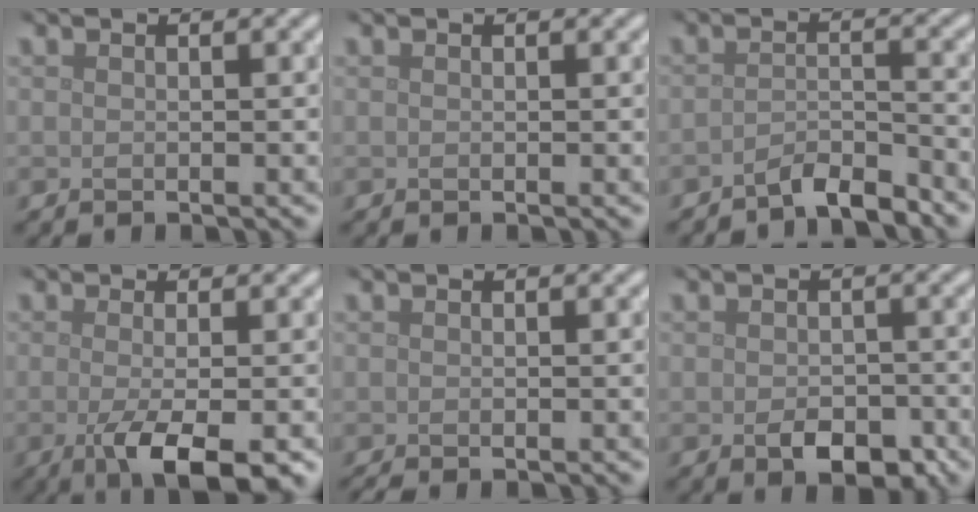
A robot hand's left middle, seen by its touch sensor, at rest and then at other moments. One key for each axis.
{"total": 0.0}
{"total": 2.7, "fx": -2.4, "fy": 0.4, "fz": 1.1, "tx": -0.021, "ty": 0.004, "tz": -0.048}
{"total": 4.8, "fx": -1.4, "fy": 1.3, "fz": 4.4, "tx": -0.072, "ty": -0.006, "tz": -0.027}
{"total": 0.7, "fx": -0.5, "fy": 0.2, "fz": 0.5, "tx": -0.011, "ty": -0.003, "tz": -0.003}
{"total": 3.1, "fx": -1.1, "fy": 1.9, "fz": 2.1, "tx": -0.037, "ty": -0.010, "tz": -0.017}